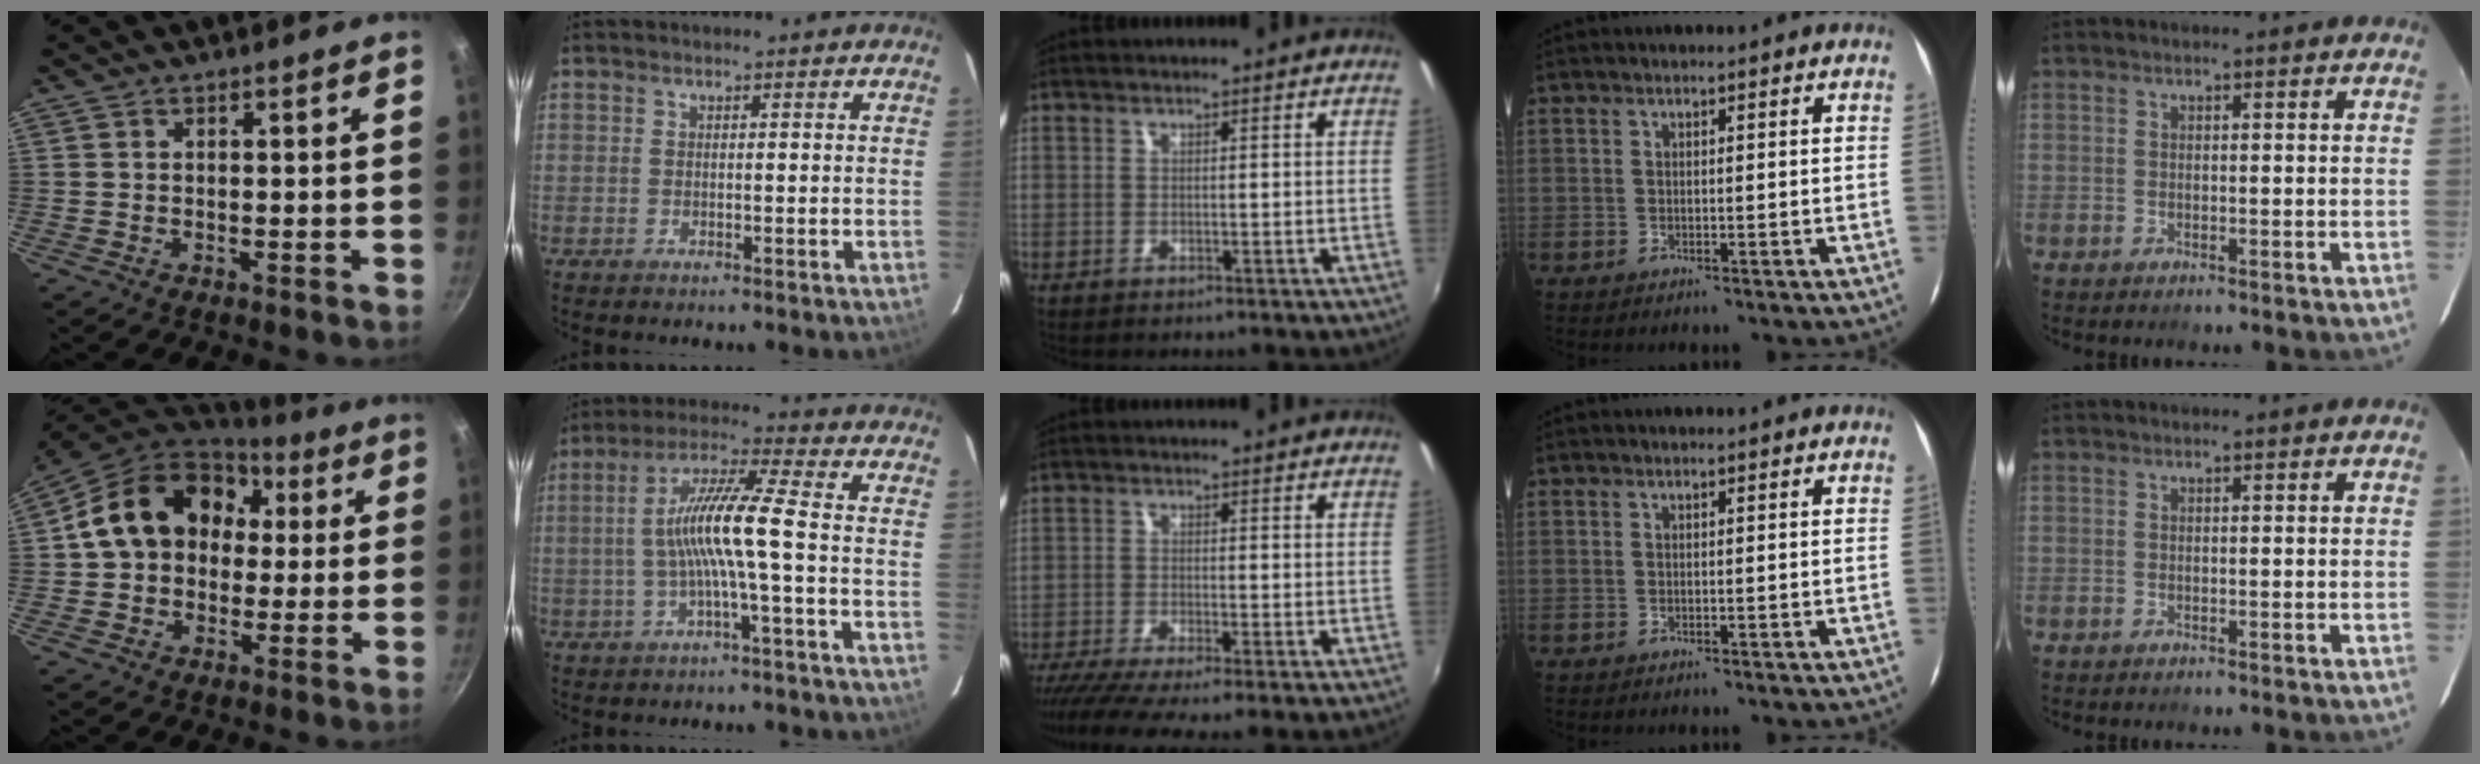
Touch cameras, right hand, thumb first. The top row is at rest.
{"thumb": {"total": 18.8, "force": [3.6, 14.6, 11.3], "torque": [-0.170, 0.037, 0.051]}, "index": {"total": 10.0, "force": [-1.7, -1.2, 9.8], "torque": [-0.194, 0.010, -0.028]}, "middle": {"total": 6.5, "force": [-5.1, -1.0, 3.9], "torque": [-0.087, -0.030, -0.094]}}